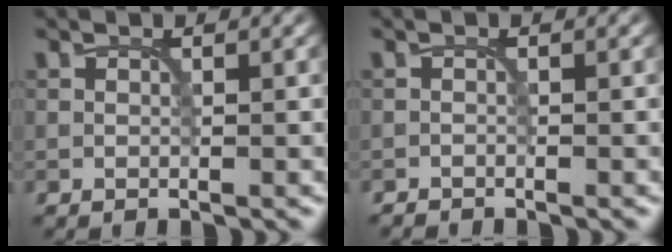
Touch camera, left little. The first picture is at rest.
{"total": 0.8, "force": [-0.8, 0.1, 0.1], "torque": [0.002, -0.001, -0.016]}